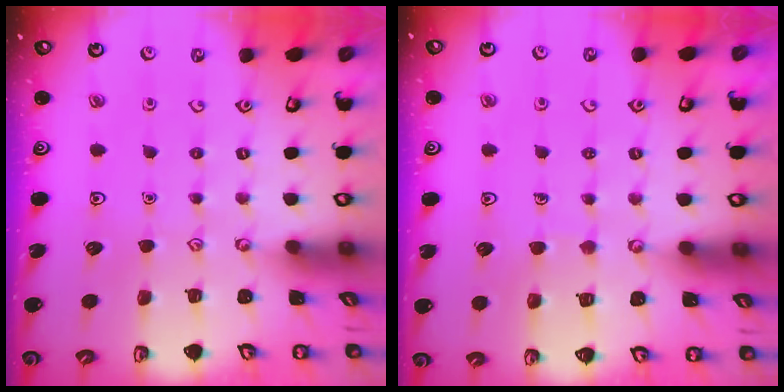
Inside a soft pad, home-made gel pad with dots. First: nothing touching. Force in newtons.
{"total": 5.9, "press": 5.9, "slide": 0.5}